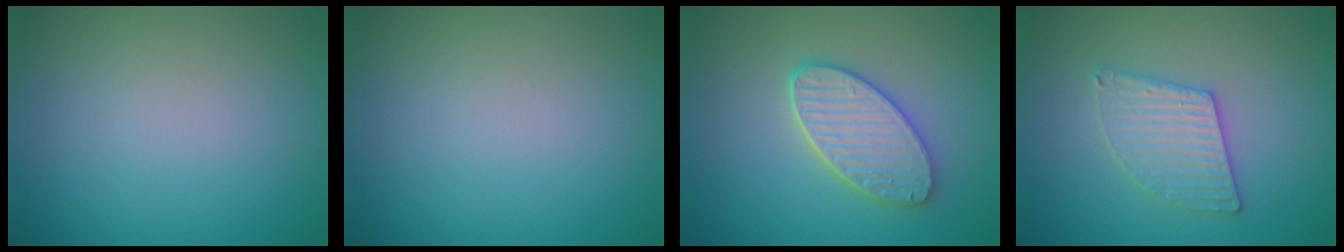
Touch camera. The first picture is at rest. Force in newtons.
{"total": 0.0}
{"total": 4.7, "press": 4.2, "slide": 2.1}
{"total": 3.0, "press": 3.0, "slide": 0.4}